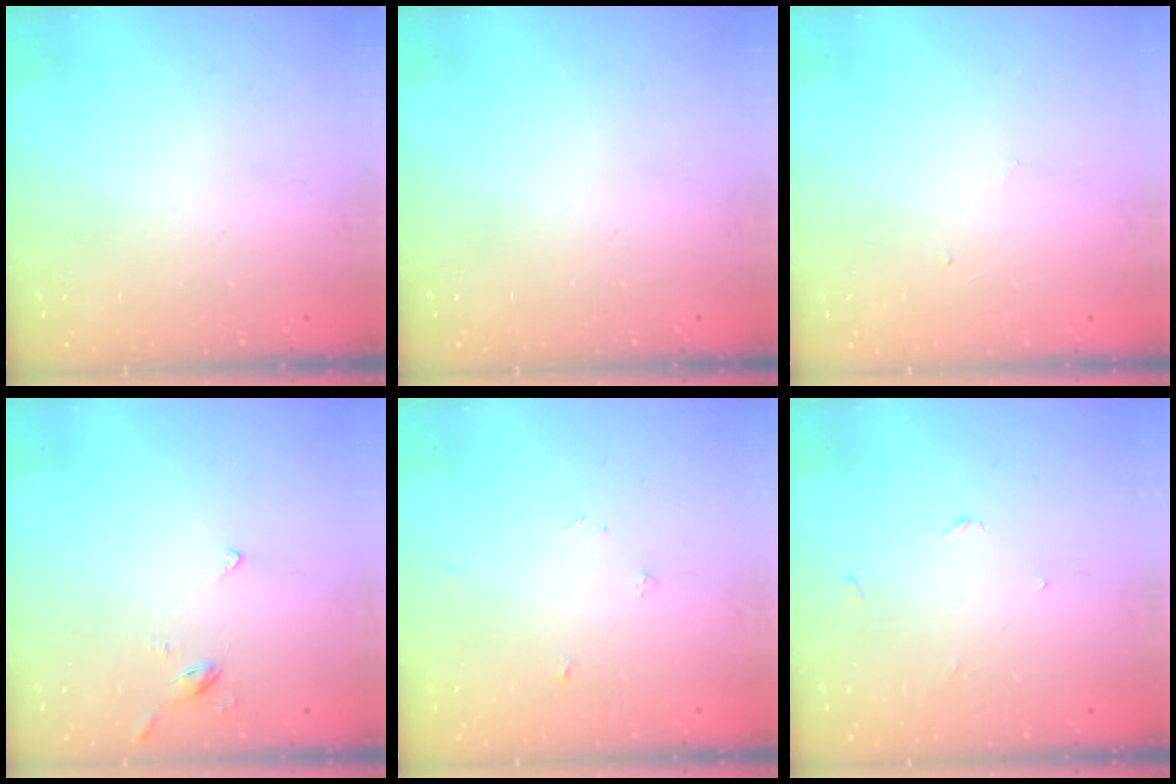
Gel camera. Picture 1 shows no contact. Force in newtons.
{"total": 0.0}
{"total": 3.0, "press": 3.0, "slide": 0.4}
{"total": 2.7, "press": 2.6, "slide": 0.7}
{"total": 3.6, "press": 3.6, "slide": 0.5}
{"total": 2.7, "press": 2.7, "slide": 0.3}